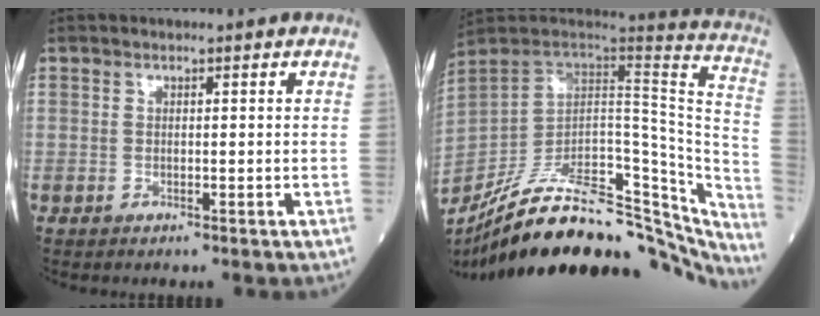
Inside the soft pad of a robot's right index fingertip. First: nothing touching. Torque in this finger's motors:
{"motor_torque": [-0.01, -2.13, 0.55, 0.07]}